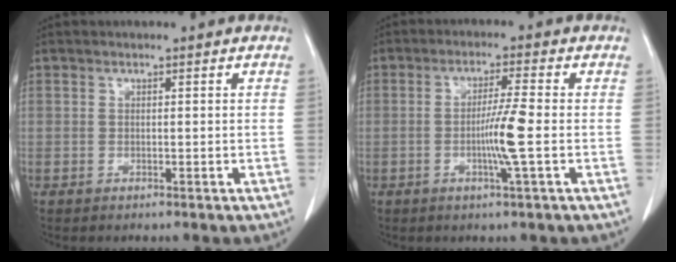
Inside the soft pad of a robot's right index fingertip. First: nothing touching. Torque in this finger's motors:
{"motor_torque": [0.24, -0.07, 0.13, 0.09]}